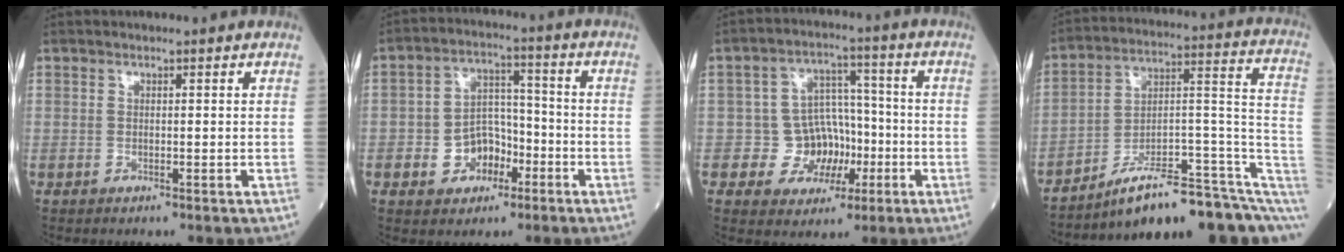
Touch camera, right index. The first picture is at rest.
{"total": 7.4, "force": [-3.0, 5.5, 4.0], "torque": [-0.068, 0.022, -0.045]}
{"total": 7.8, "force": [-2.0, 7.0, 2.8], "torque": [-0.029, 0.024, -0.026]}
{"total": 17.8, "force": [-10.8, 4.5, 13.4], "torque": [-0.137, 0.068, -0.158]}